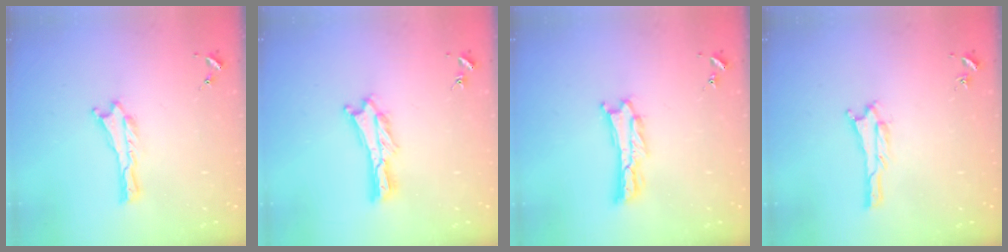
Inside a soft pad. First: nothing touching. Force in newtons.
{"total": 1.8, "press": 1.8, "slide": 0.2}
{"total": 1.6, "press": 1.6, "slide": 0.2}
{"total": 0.6, "press": 0.6, "slide": 0.1}